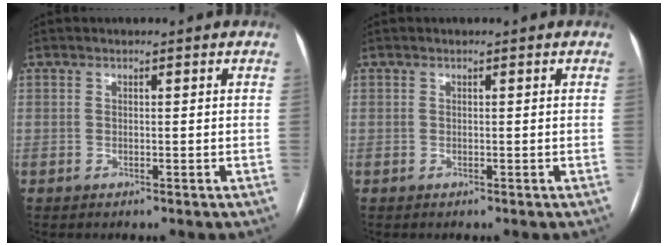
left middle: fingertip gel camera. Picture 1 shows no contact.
{"total": 0.0}